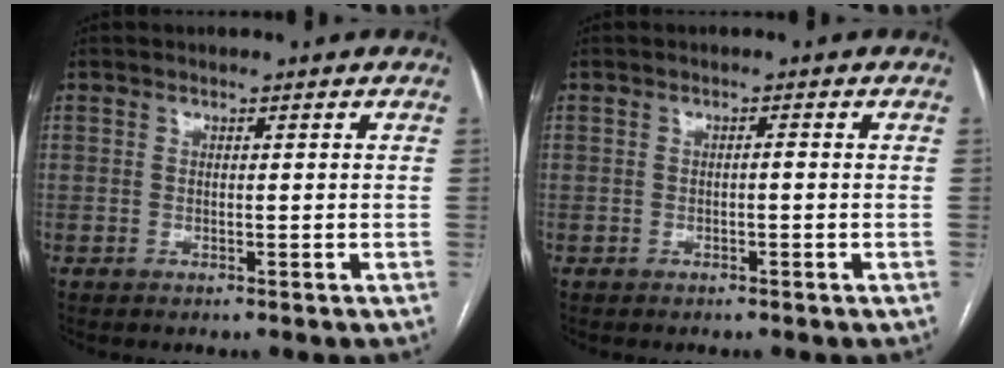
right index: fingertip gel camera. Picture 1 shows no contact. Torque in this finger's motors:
{"motor_torque": [0.50, -0.39, 0.30, 0.10]}